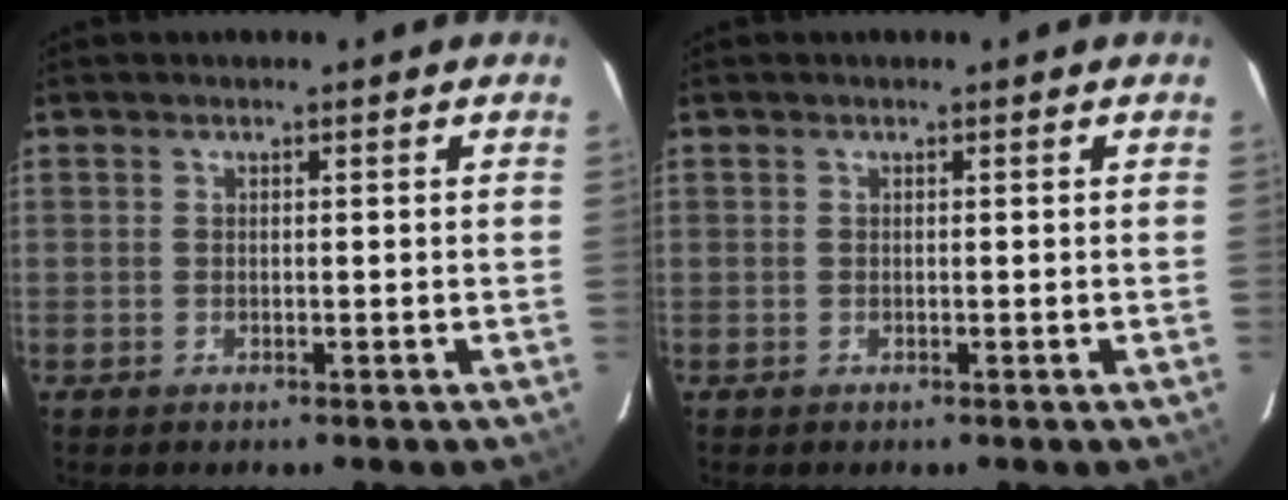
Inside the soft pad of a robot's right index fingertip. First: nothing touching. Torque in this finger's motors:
{"motor_torque": [0.00, 0.00, 0.02, 0.01]}